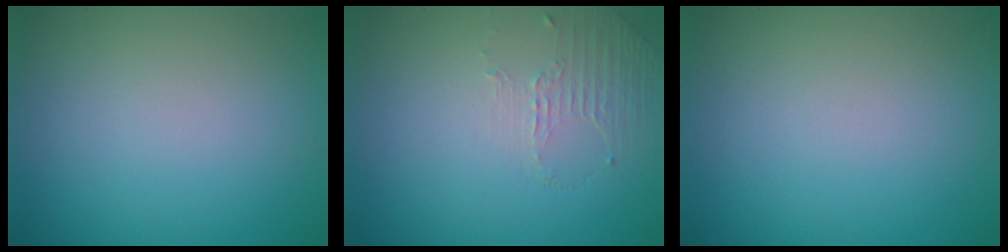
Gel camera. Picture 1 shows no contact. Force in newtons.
{"total": 1.2, "press": 0.4, "slide": 1.1}
{"total": 0.0}